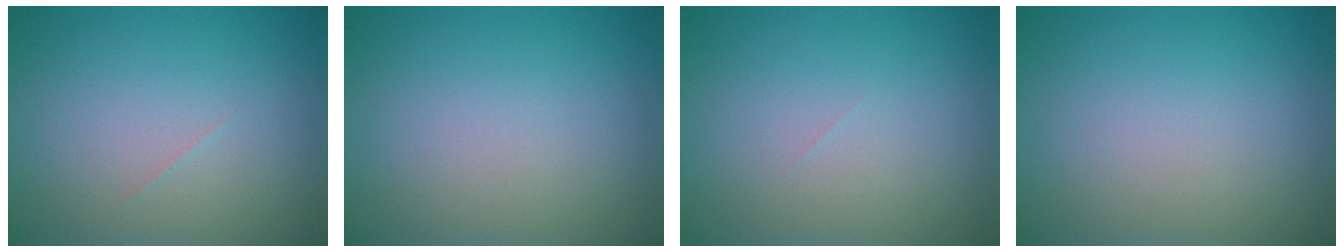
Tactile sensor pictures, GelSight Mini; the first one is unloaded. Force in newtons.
{"total": 0.0}
{"total": 0.0}
{"total": 0.0}